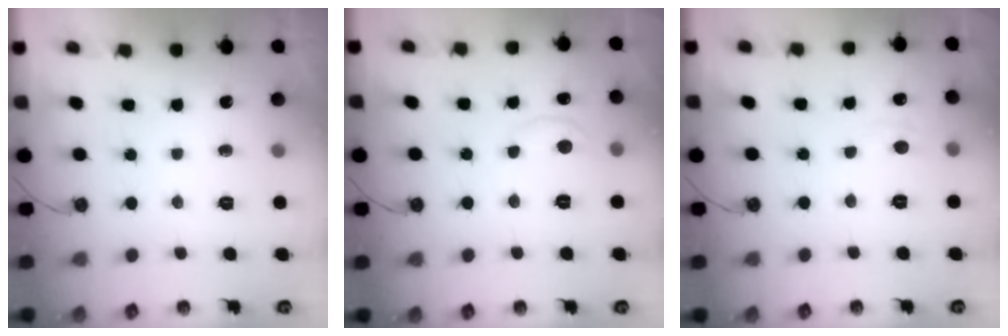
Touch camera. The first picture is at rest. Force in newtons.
{"total": 1.3, "press": 1.2, "slide": 0.5}
{"total": 0.7, "press": 0.6, "slide": 0.4}